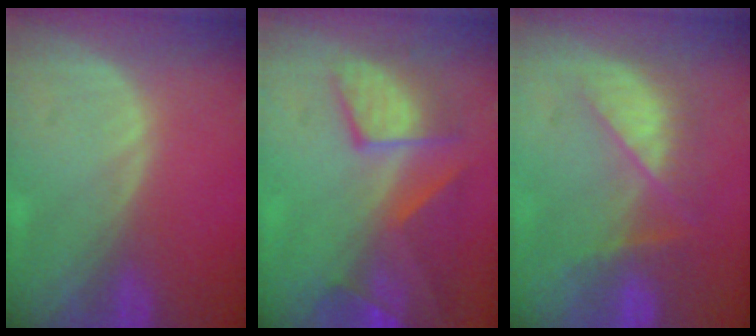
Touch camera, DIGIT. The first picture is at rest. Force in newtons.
{"total": 9.4, "press": 8.4, "slide": 4.2}
{"total": 7.0, "press": 6.9, "slide": 1.1}